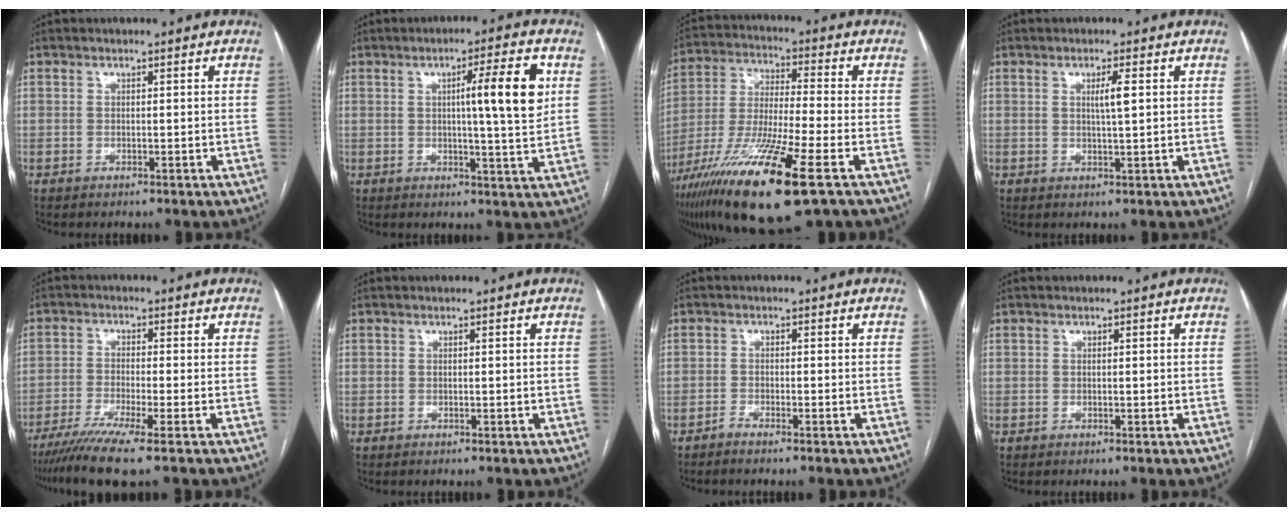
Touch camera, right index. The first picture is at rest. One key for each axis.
{"total": 9.2, "fx": 2.1, "fy": -0.1, "fz": 9.0, "tx": -0.133, "ty": 0.001, "tz": 0.027}
{"total": 19.4, "fx": -10.3, "fy": 1.0, "fz": 16.4, "tx": -0.326, "ty": -0.049, "tz": -0.188}
{"total": 2.6, "fx": 0.7, "fy": -0.1, "fz": 2.5, "tx": -0.045, "ty": -0.003, "tz": 0.011}
{"total": 8.3, "fx": -6.1, "fy": -1.0, "fz": 5.6, "tx": -0.089, "ty": -0.021, "tz": -0.103}
{"total": 0.0}
{"total": 1.5, "fx": -1.3, "fy": -0.3, "fz": 0.7, "tx": -0.012, "ty": 0.002, "tz": -0.025}
{"total": 0.0}